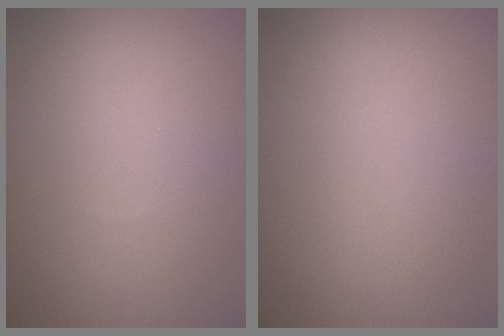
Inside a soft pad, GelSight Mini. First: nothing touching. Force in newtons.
{"total": 0.0}